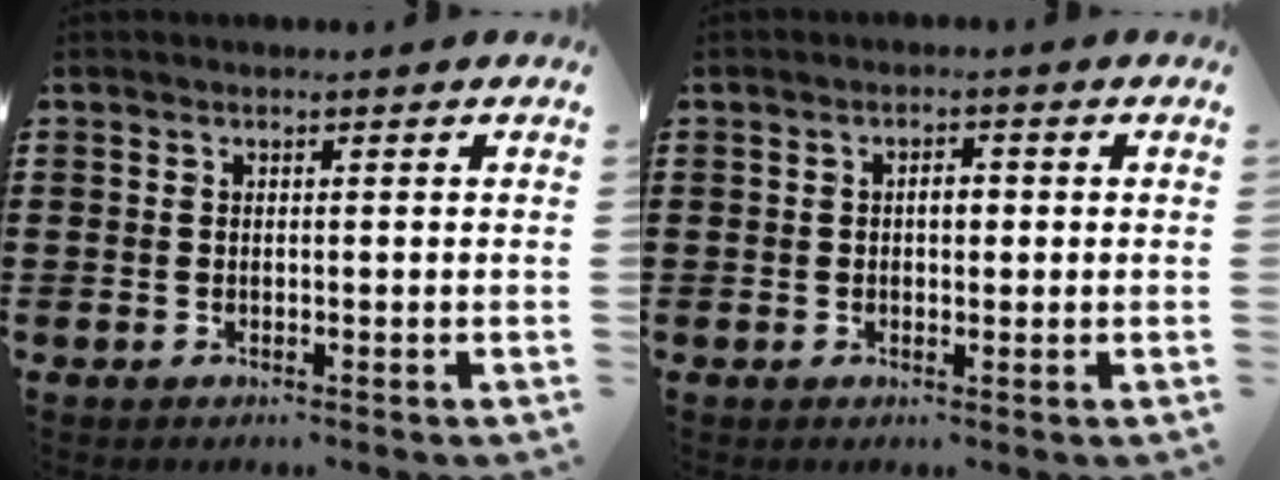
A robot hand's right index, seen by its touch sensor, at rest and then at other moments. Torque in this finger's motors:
{"motor_torque": [0.45, 0.35, 0.05, 0.04]}